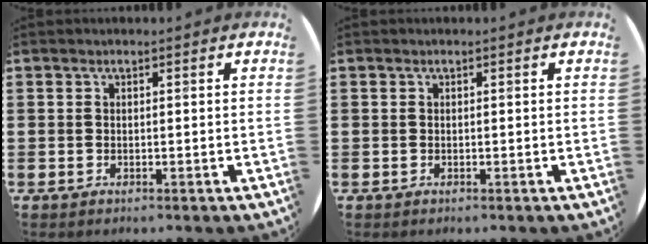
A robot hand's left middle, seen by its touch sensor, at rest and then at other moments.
{"total": 0.0}